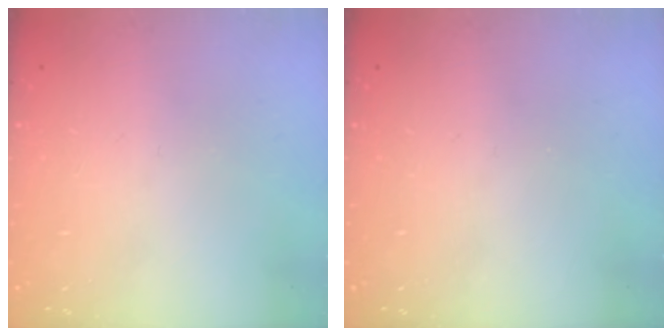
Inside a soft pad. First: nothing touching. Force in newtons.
{"total": 0.0}